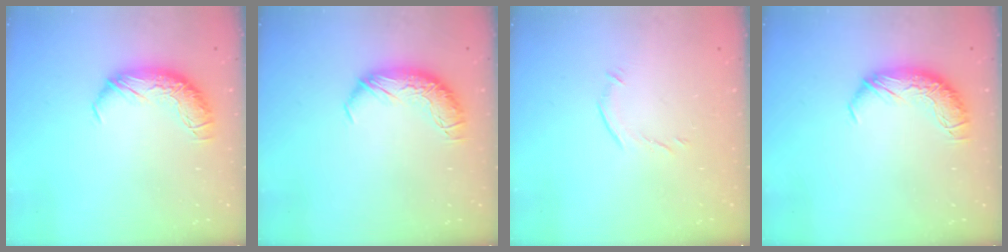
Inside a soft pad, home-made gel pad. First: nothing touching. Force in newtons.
{"total": 0.0}
{"total": 7.5, "press": 7.5, "slide": 0.6}
{"total": 0.0}